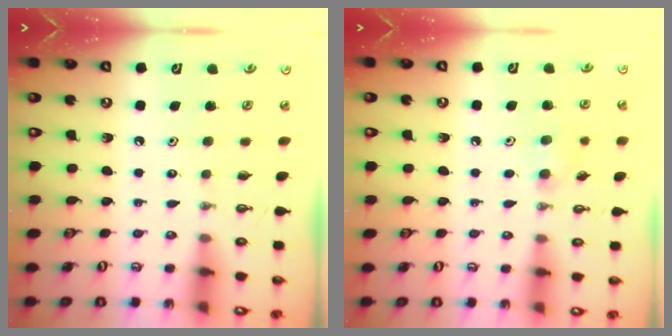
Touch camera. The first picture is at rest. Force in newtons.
{"total": 6.3, "press": 6.2, "slide": 1.3}